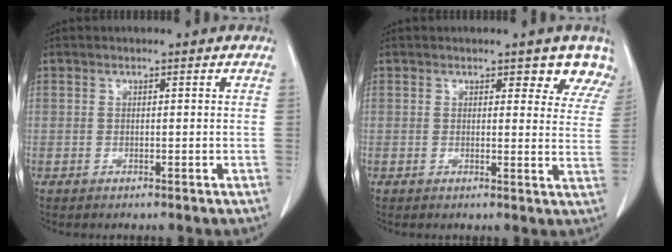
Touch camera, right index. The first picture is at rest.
{"total": 5.2, "force": [4.5, 2.1, 1.7], "torque": [0.005, -0.016, 0.031]}